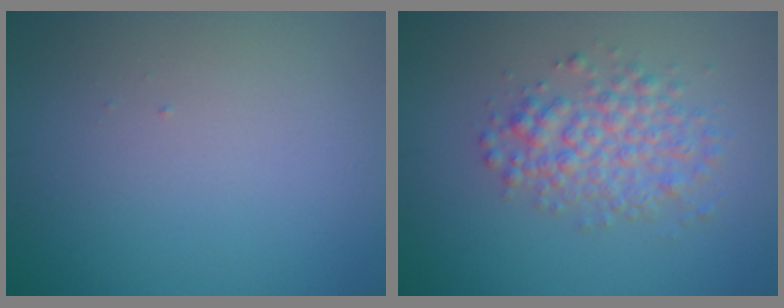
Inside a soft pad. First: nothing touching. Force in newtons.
{"total": 3.7, "press": 3.7, "slide": 0.1}